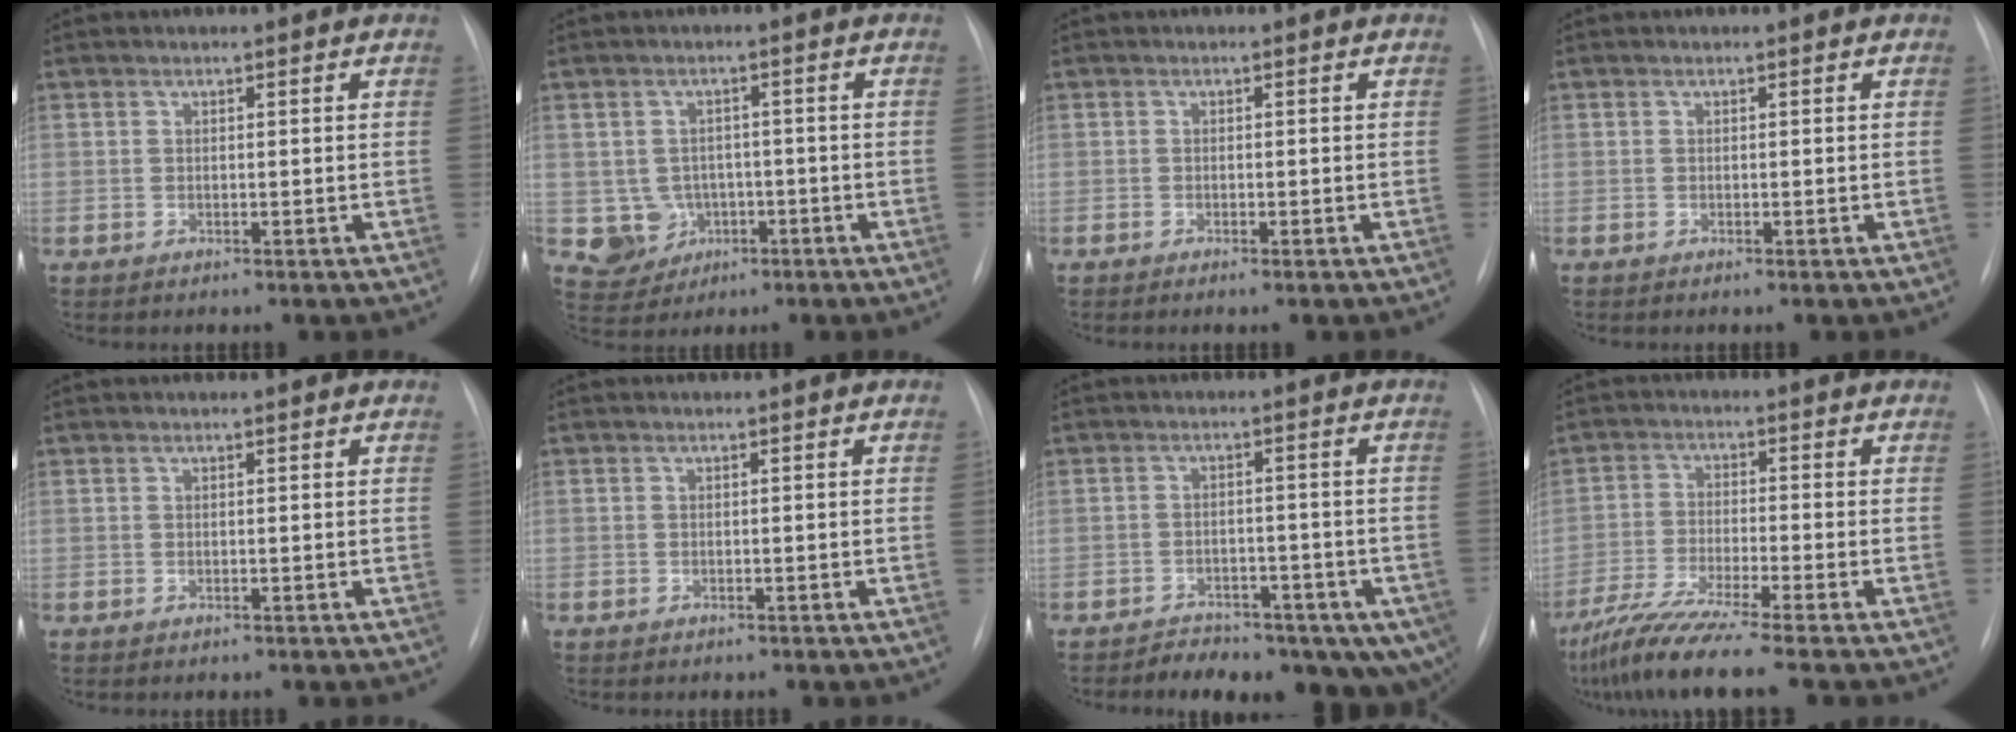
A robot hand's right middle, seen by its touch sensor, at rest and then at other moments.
{"total": 5.6, "force": [-1.2, 5.4, 1.0], "torque": [-0.017, 0.011, -0.009]}
{"total": 0.8, "force": [-0.6, 0.0, 0.6], "torque": [-0.013, -0.002, -0.009]}
{"total": 0.0}
{"total": 0.0}
{"total": 0.0}
{"total": 14.5, "force": [-9.5, 7.4, 8.0], "torque": [-0.099, 0.007, -0.117]}
{"total": 11.7, "force": [-9.1, -1.8, 7.0], "torque": [-0.126, -0.042, -0.156]}